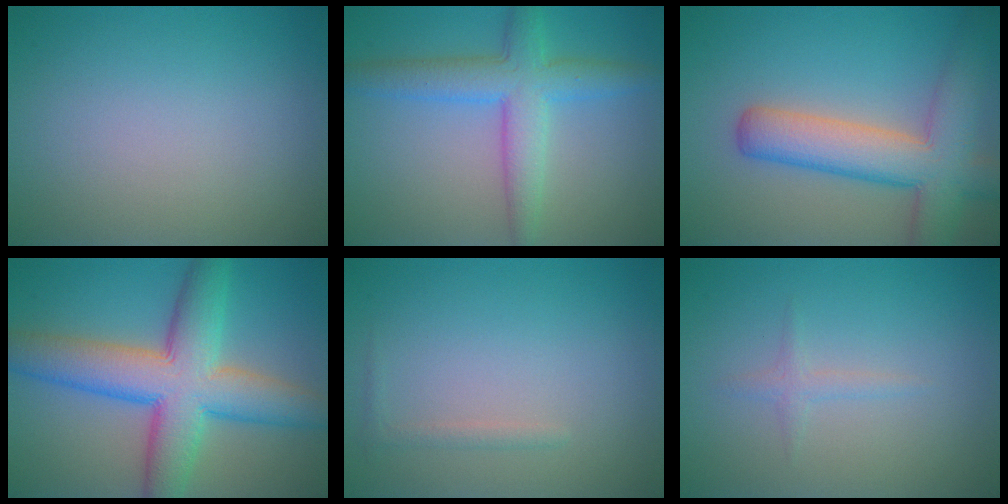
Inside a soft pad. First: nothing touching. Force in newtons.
{"total": 5.3, "press": 5.3, "slide": 0.1}
{"total": 7.6, "press": 7.6, "slide": 0.5}
{"total": 9.8, "press": 9.8, "slide": 0.3}
{"total": 0.8, "press": 0.8, "slide": 0.0}
{"total": 1.0, "press": 1.0, "slide": 0.1}